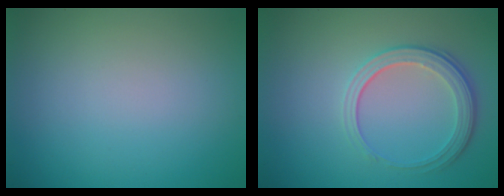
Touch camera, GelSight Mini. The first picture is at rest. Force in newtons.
{"total": 3.7, "press": 2.8, "slide": 2.3}